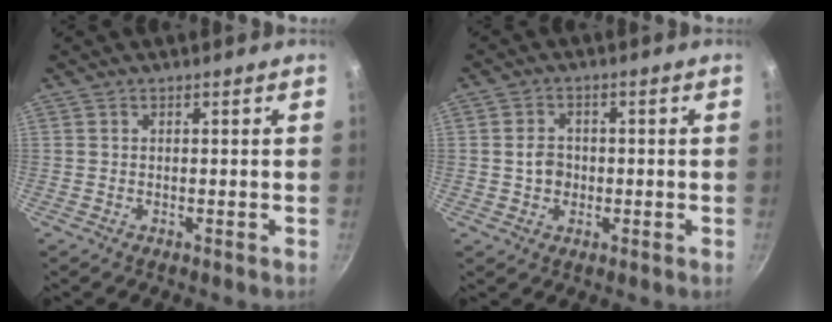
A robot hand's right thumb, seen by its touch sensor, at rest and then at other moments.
{"total": 3.9, "force": [-0.4, 3.3, 2.1], "torque": [-0.018, 0.010, -0.007]}